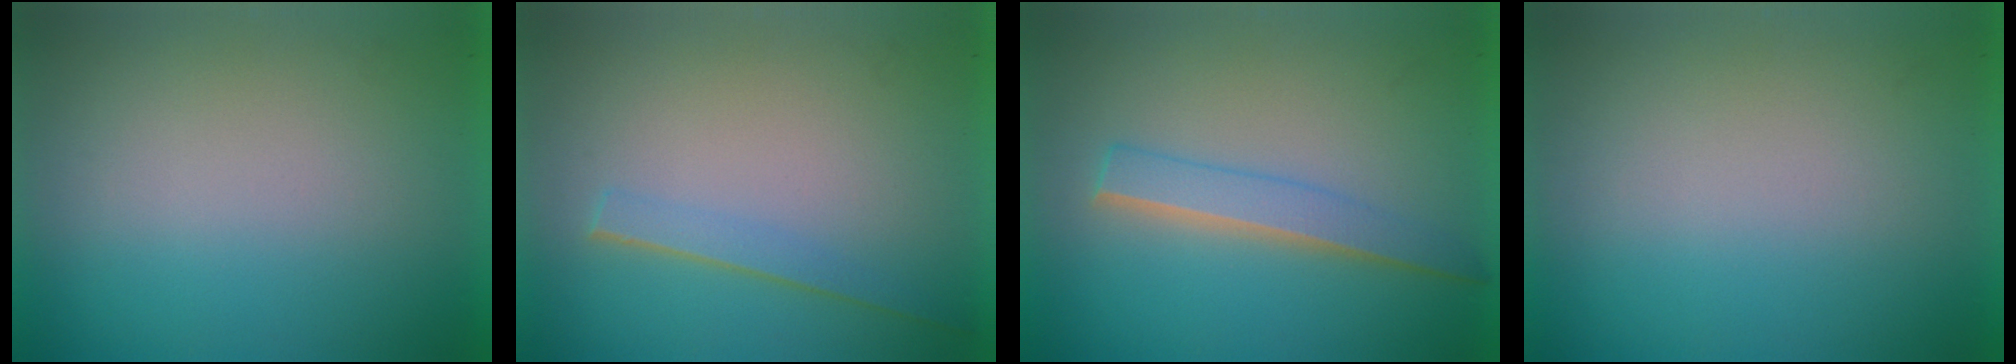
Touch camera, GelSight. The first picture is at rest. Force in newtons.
{"total": 1.5}
{"total": 2.1}
{"total": 0.0}